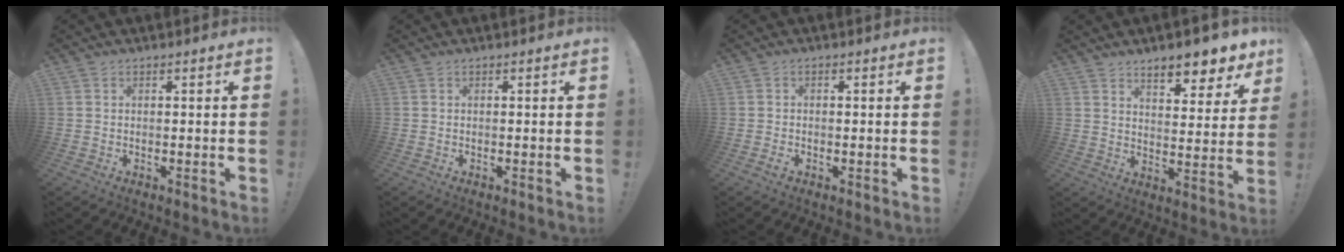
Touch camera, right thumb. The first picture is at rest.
{"total": 0.0}
{"total": 1.2, "force": [-0.7, 0.6, 0.8], "torque": [-0.004, 0.001, -0.014]}
{"total": 9.3, "force": [7.6, 2.6, 4.6], "torque": [-0.051, -0.066, 0.131]}